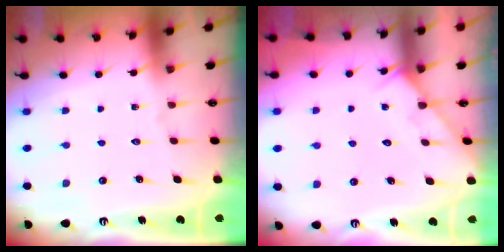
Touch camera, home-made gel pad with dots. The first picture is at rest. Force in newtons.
{"total": 5.4, "press": 5.4, "slide": 0.5}